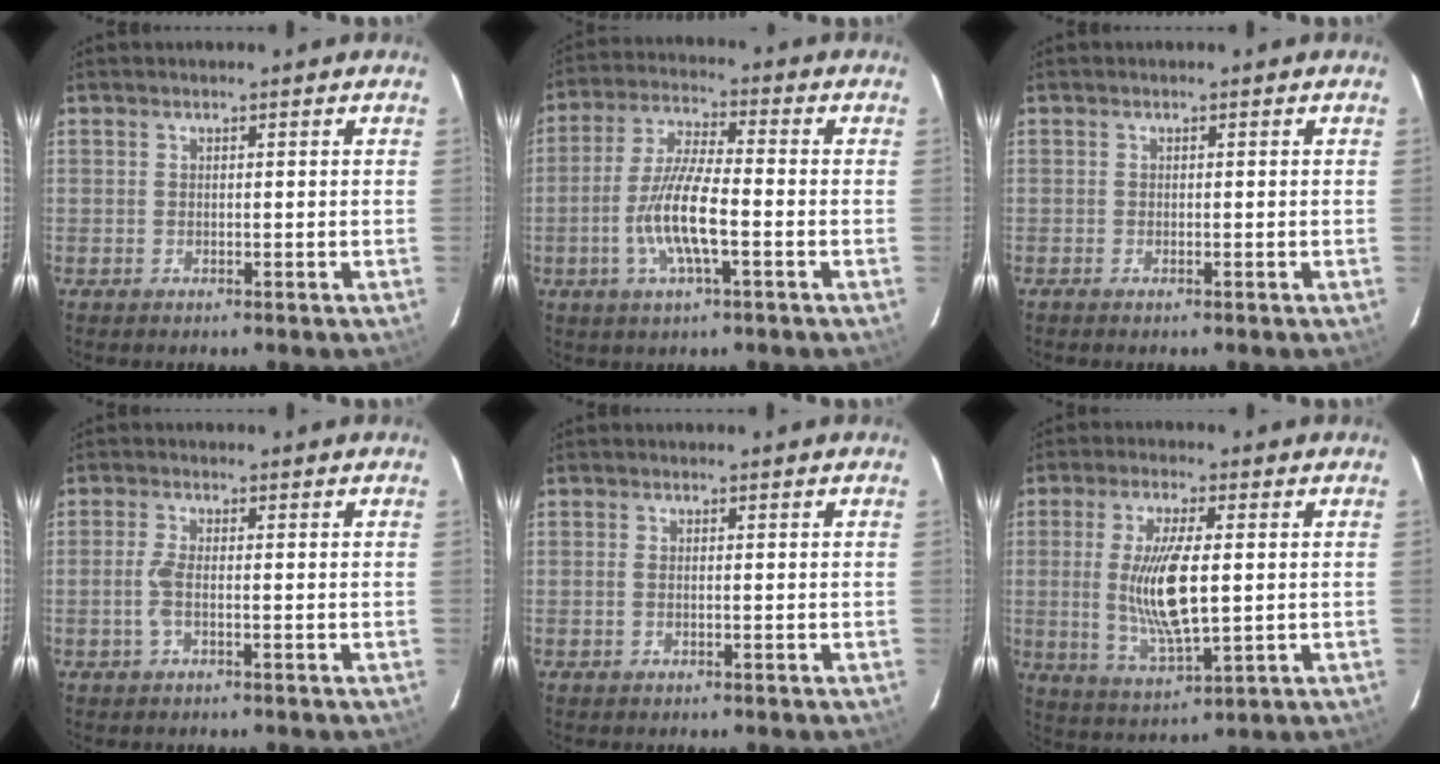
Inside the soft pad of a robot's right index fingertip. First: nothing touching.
{"total": 11.0, "force": [-3.2, 2.2, 10.2], "torque": [-0.209, -0.002, -0.061]}
{"total": 0.5, "force": [-0.4, 0.0, 0.3], "torque": [-0.004, 0.000, -0.009]}
{"total": 2.8, "force": [-0.8, 0.4, 2.6], "torque": [-0.060, -0.001, -0.016]}
{"total": 0.8, "force": [-0.1, 0.2, 0.7], "torque": [-0.018, 0.001, -0.004]}
{"total": 12.1, "force": [0.3, 3.4, 11.6], "torque": [-0.225, -0.011, 0.013]}